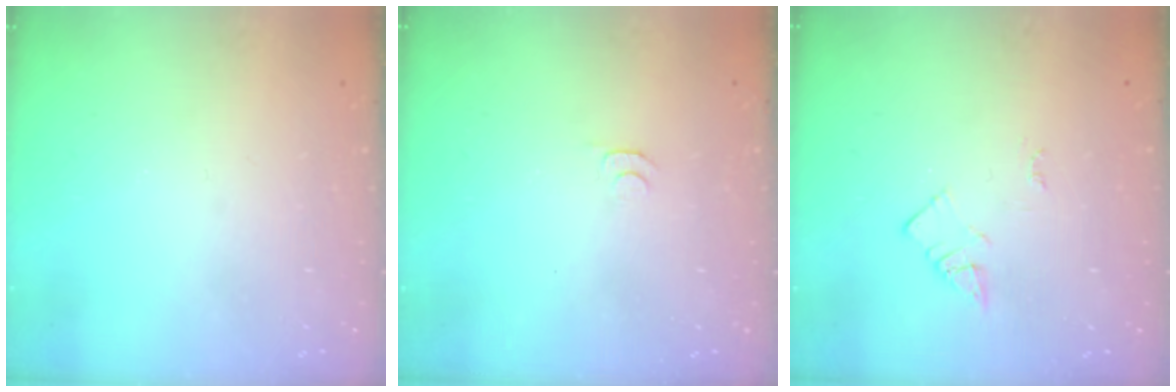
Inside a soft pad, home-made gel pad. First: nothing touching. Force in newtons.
{"total": 3.5, "press": 3.4, "slide": 0.4}
{"total": 2.4, "press": 2.4, "slide": 0.3}